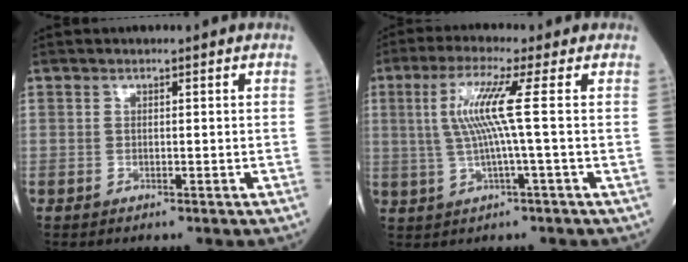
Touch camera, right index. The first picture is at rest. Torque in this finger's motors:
{"motor_torque": [1.03, 0.14, 0.36, 0.19]}